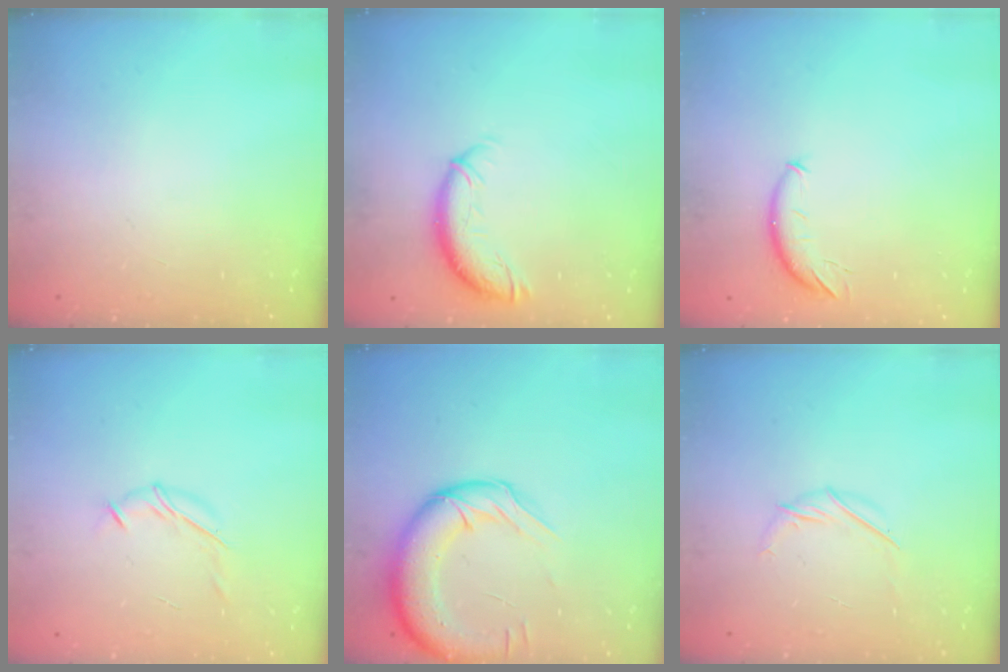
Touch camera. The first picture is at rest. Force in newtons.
{"total": 10.3, "press": 10.3, "slide": 0.8}
{"total": 7.5, "press": 7.5, "slide": 0.6}
{"total": 7.1, "press": 7.0, "slide": 1.5}
{"total": 15.7, "press": 15.3, "slide": 3.6}
{"total": 4.8, "press": 4.7, "slide": 1.1}